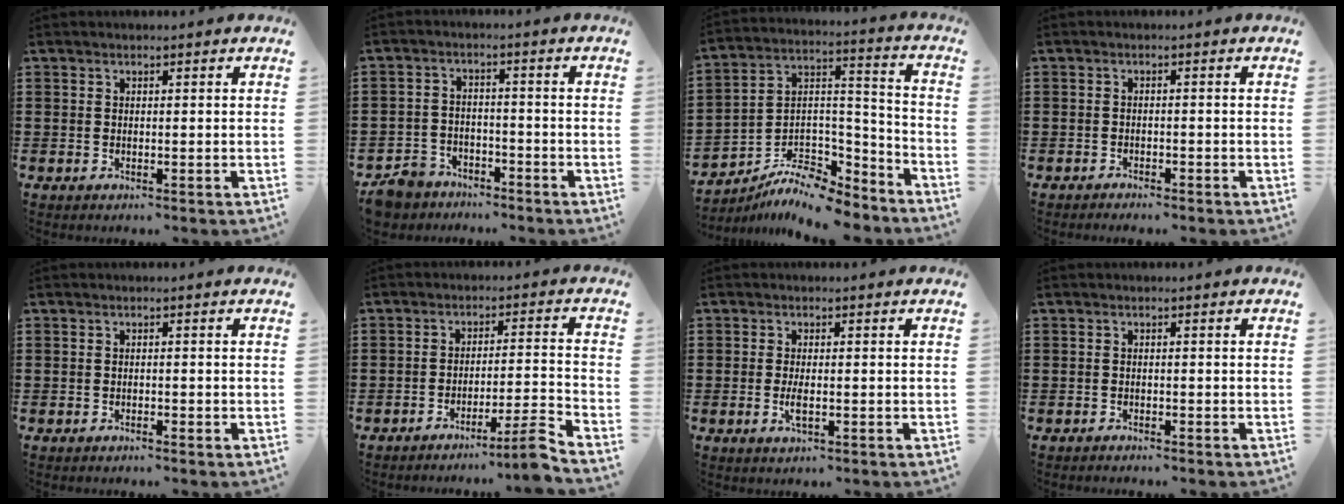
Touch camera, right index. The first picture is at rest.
{"total": 5.0, "force": [-4.6, 1.7, 0.6], "torque": [-0.033, 0.008, -0.100]}
{"total": 9.5, "force": [-8.1, 3.3, 3.7], "torque": [-0.062, 0.025, -0.153]}
{"total": 1.2, "force": [-1.2, 0.2, 0.0], "torque": [-0.006, 0.001, -0.025]}
{"total": 0.6, "force": [-0.5, 0.0, 0.3], "torque": [-0.008, -0.001, -0.009]}
{"total": 6.0, "force": [-4.7, -0.7, 3.6], "torque": [-0.056, -0.009, -0.089]}
{"total": 2.5, "force": [-0.6, 0.6, 2.3], "torque": [-0.047, -0.003, -0.014]}
{"total": 0.8, "force": [-0.8, 0.0, 0.0], "torque": [-0.003, -0.001, -0.016]}